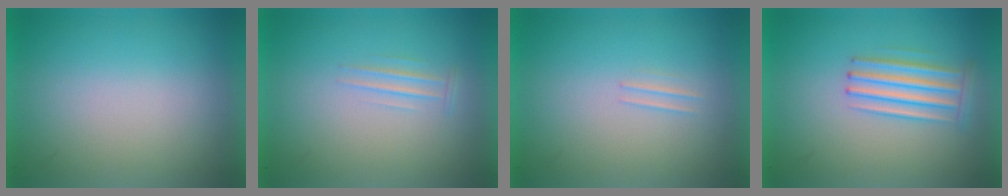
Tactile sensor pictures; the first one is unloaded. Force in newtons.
{"total": 1.1}
{"total": 1.0}
{"total": 2.9}